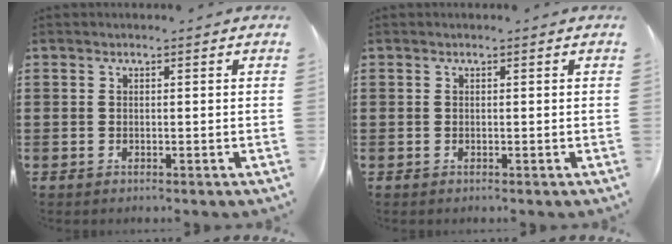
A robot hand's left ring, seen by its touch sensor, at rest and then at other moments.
{"total": 0.0}